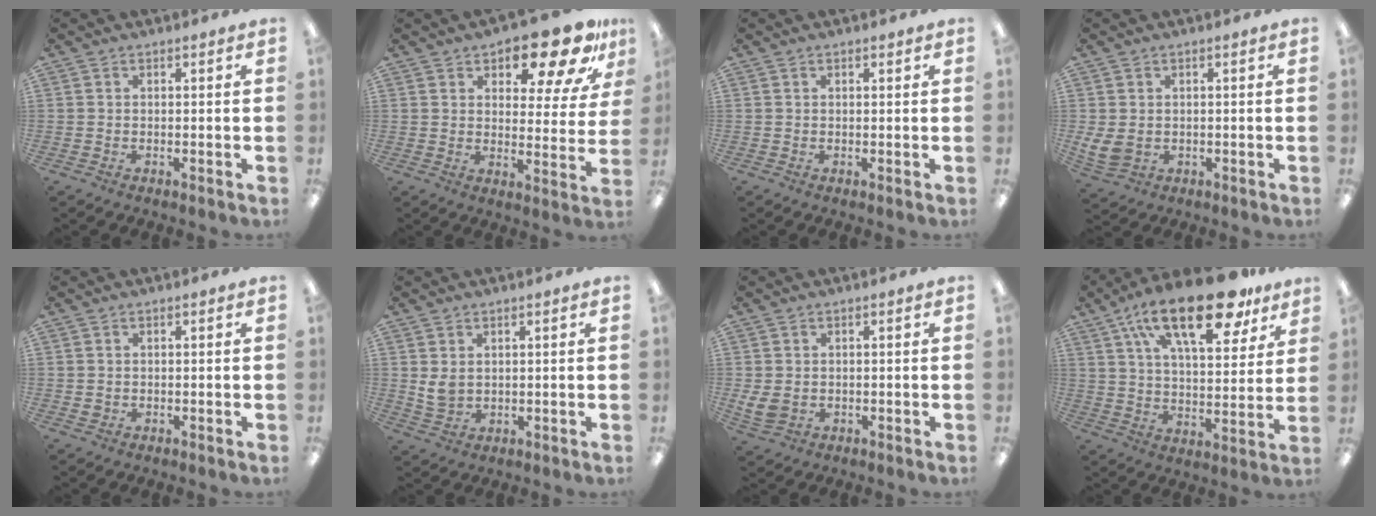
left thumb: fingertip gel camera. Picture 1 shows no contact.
{"total": 16.1, "force": [11.7, 6.3, 9.1], "torque": [-0.126, -0.074, 0.195]}
{"total": 0.8, "force": [0.5, 0.3, 0.5], "torque": [-0.010, 0.003, 0.008]}
{"total": 4.5, "force": [0.1, 3.5, 2.8], "torque": [-0.071, -0.003, 0.002]}
{"total": 0.8, "force": [0.2, 0.7, 0.4], "torque": [-0.007, 0.005, 0.001]}
{"total": 3.9, "force": [1.5, 2.6, 2.5], "torque": [-0.049, -0.003, 0.027]}
{"total": 4.2, "force": [-0.3, 3.2, 2.6], "torque": [-0.067, -0.002, -0.008]}
{"total": 24.0, "force": [14.8, 9.7, 16.2], "torque": [-0.256, -0.067, 0.244]}